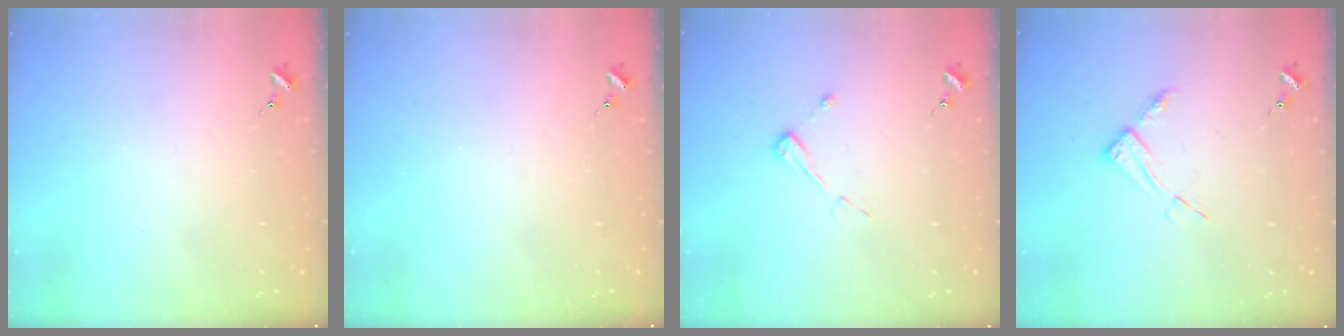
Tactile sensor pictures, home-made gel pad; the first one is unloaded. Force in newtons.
{"total": 0.0}
{"total": 4.3, "press": 4.3, "slide": 0.5}
{"total": 7.7, "press": 7.7, "slide": 0.6}